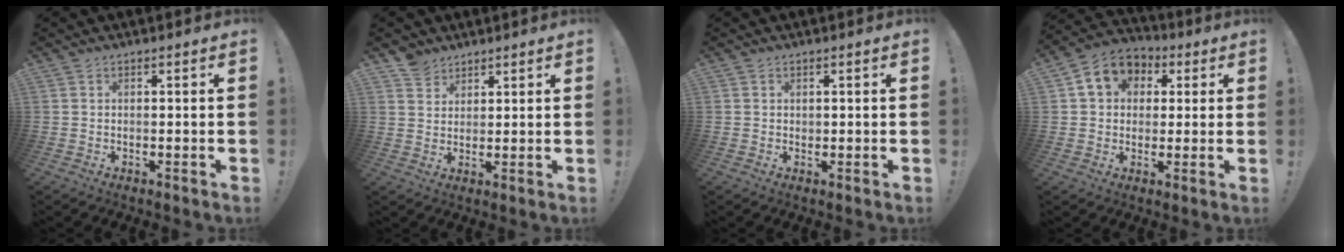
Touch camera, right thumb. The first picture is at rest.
{"total": 5.0, "force": [3.9, 3.1, 0.2], "torque": [-0.003, -0.025, 0.075]}
{"total": 0.7, "force": [0.5, 0.4, 0.2], "torque": [-0.002, 0.000, 0.009]}
{"total": 9.9, "force": [2.9, 8.2, 4.7], "torque": [-0.070, 0.002, 0.060]}